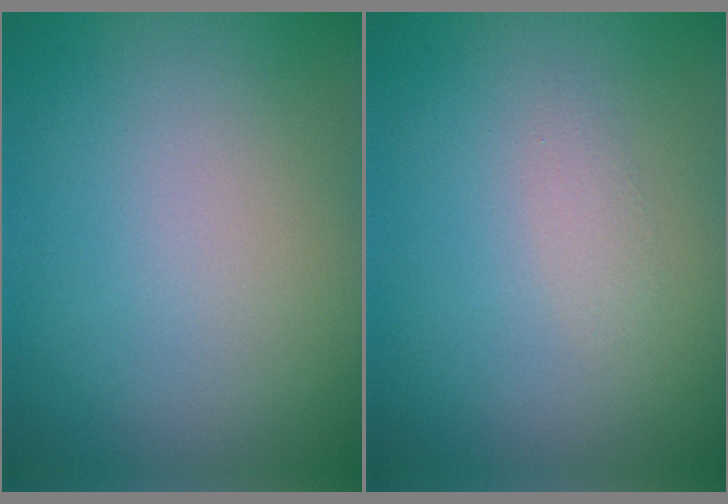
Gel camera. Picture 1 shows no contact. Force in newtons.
{"total": 0.9, "press": 0.9, "slide": 0.0}